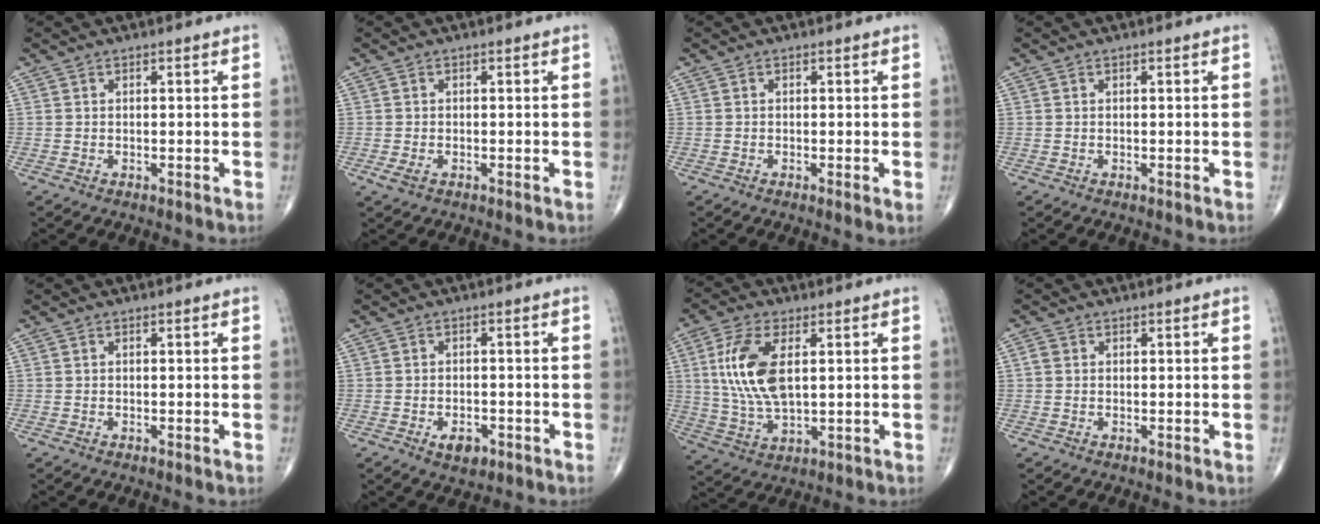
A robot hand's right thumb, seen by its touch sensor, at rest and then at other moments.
{"total": 1.8, "force": [-0.7, 0.9, 1.4], "torque": [-0.034, -0.002, -0.012]}
{"total": 1.2, "force": [-0.2, 0.1, 1.2], "torque": [-0.026, -0.006, -0.006]}
{"total": 0.0}
{"total": 0.0}
{"total": 3.8, "force": [-1.8, 2.3, 2.5], "torque": [-0.028, 0.006, -0.024]}
{"total": 12.4, "force": [2.5, 5.9, 10.6], "torque": [-0.225, -0.008, 0.055]}
{"total": 1.1, "force": [0.1, 1.0, 0.5], "torque": [-0.009, 0.002, 0.001]}